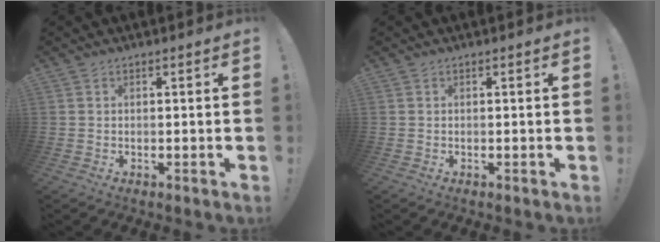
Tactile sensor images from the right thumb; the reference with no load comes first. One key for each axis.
{"total": 0.0}